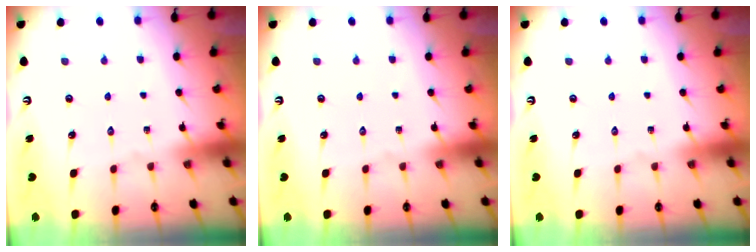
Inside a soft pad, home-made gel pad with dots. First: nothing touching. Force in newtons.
{"total": 0.0}
{"total": 0.0}